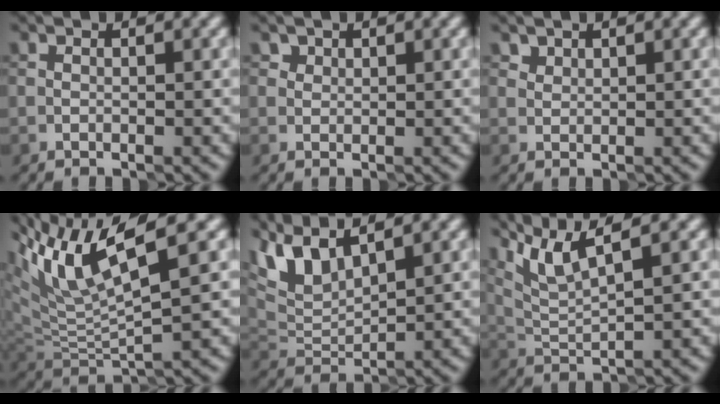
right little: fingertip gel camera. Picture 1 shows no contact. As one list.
[{"total": 1.3, "force": [0.8, 0.9, 0.2], "torque": [-0.001, 0.003, 0.011]}, {"total": 1.2, "force": [1.1, 0.6, 0.0], "torque": [0.000, -0.005, 0.023]}, {"total": 9.1, "force": [4.8, 1.9, 7.5], "torque": [-0.142, 0.011, 0.092]}, {"total": 5.4, "force": [3.8, 1.7, 3.5], "torque": [-0.083, 0.007, 0.077]}, {"total": 4.7, "force": [3.5, 0.5, 3.1], "torque": [-0.062, 0.011, 0.076]}]